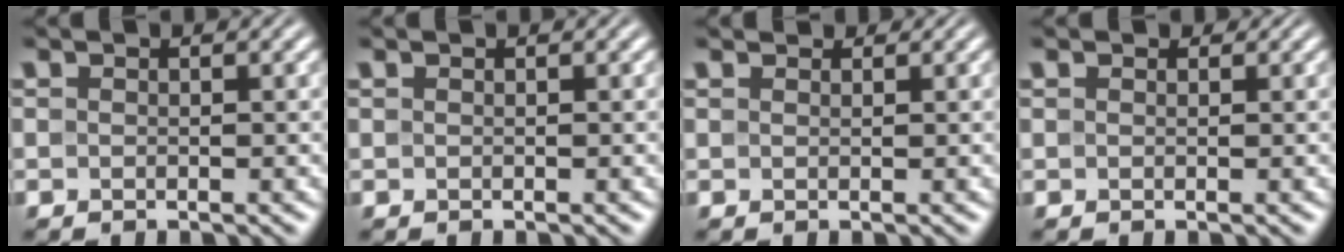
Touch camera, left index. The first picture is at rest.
{"total": 0.0}
{"total": 1.8, "force": [1.7, 0.6, 0.5], "torque": [-0.014, -0.004, 0.019]}
{"total": 0.9, "force": [0.8, 0.5, 0.2], "torque": [-0.006, -0.004, 0.002]}